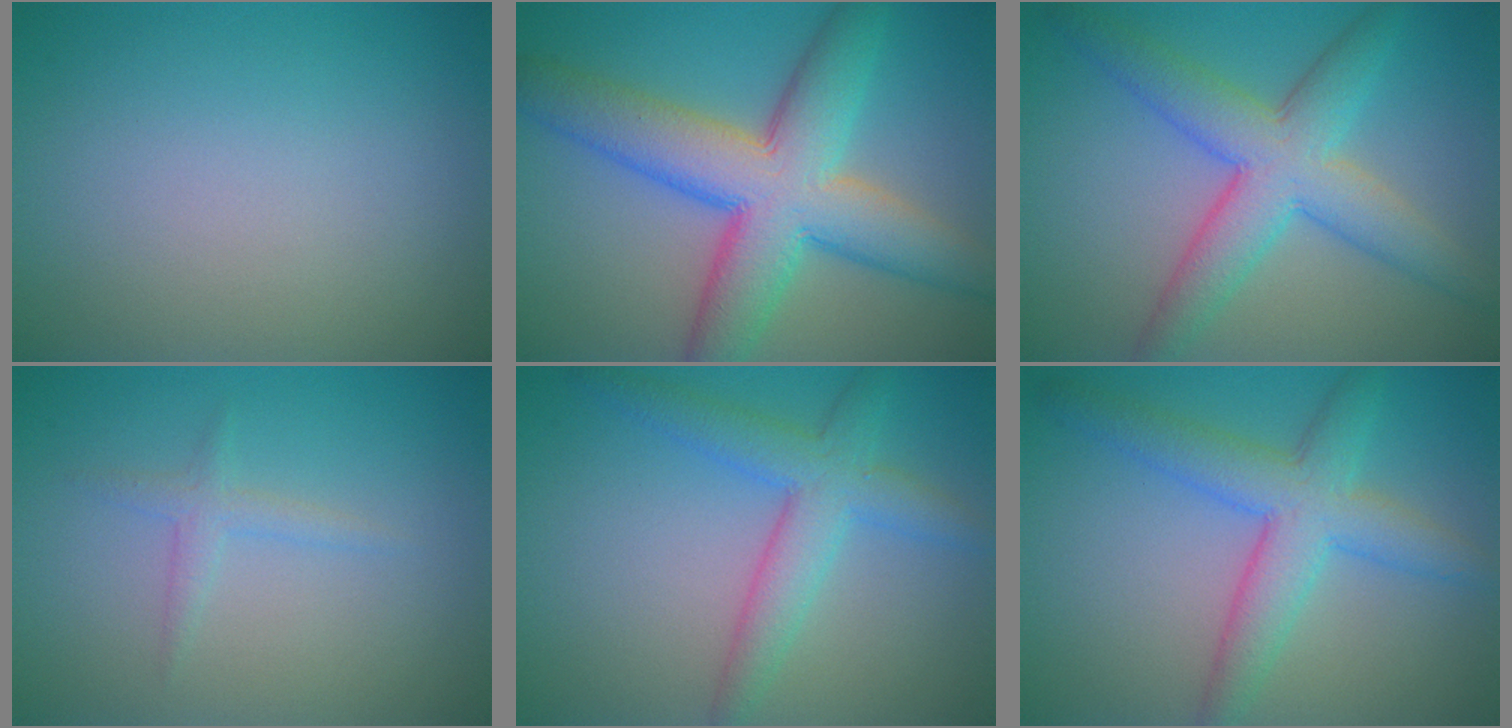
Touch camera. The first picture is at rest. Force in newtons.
{"total": 10.0, "press": 10.0, "slide": 0.2}
{"total": 6.7, "press": 6.7, "slide": 0.2}
{"total": 0.7, "press": 0.6, "slide": 0.1}
{"total": 4.5, "press": 4.5, "slide": 0.1}
{"total": 5.5, "press": 5.5, "slide": 0.1}